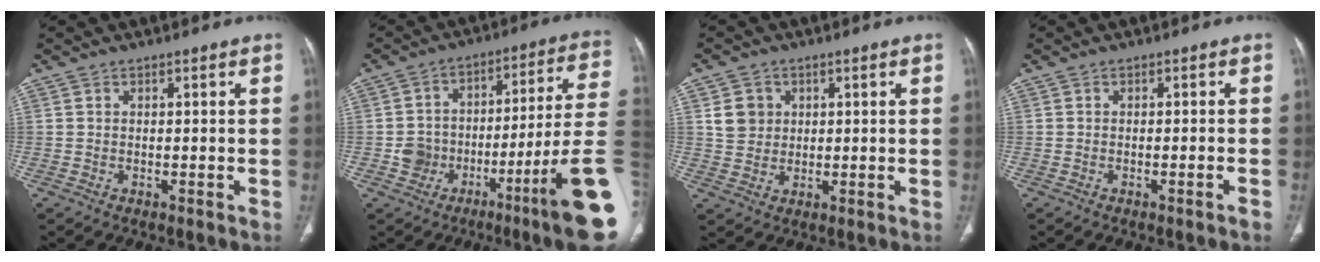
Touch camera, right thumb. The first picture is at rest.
{"total": 19.6, "force": [-7.5, 3.0, 17.8], "torque": [-0.203, 0.064, -0.109]}
{"total": 5.1, "force": [1.5, 4.6, 1.7], "torque": [-0.012, -0.004, 0.030]}
{"total": 1.6, "force": [-1.0, -0.1, 1.2], "torque": [-0.026, 0.003, -0.010]}